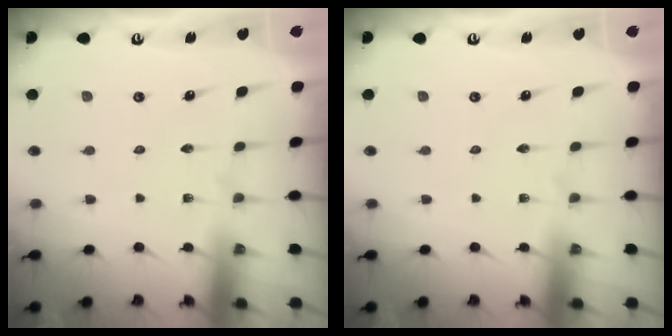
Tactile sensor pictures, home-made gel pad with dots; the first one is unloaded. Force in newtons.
{"total": 0.0}